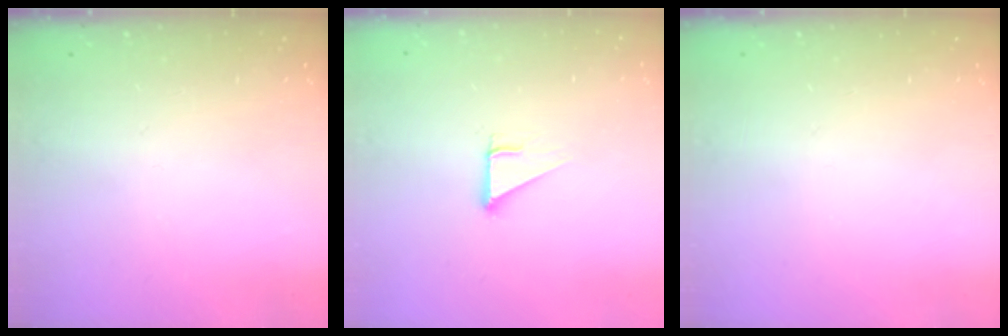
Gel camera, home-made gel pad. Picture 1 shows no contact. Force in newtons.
{"total": 2.7, "press": 2.7, "slide": 0.3}
{"total": 0.0}